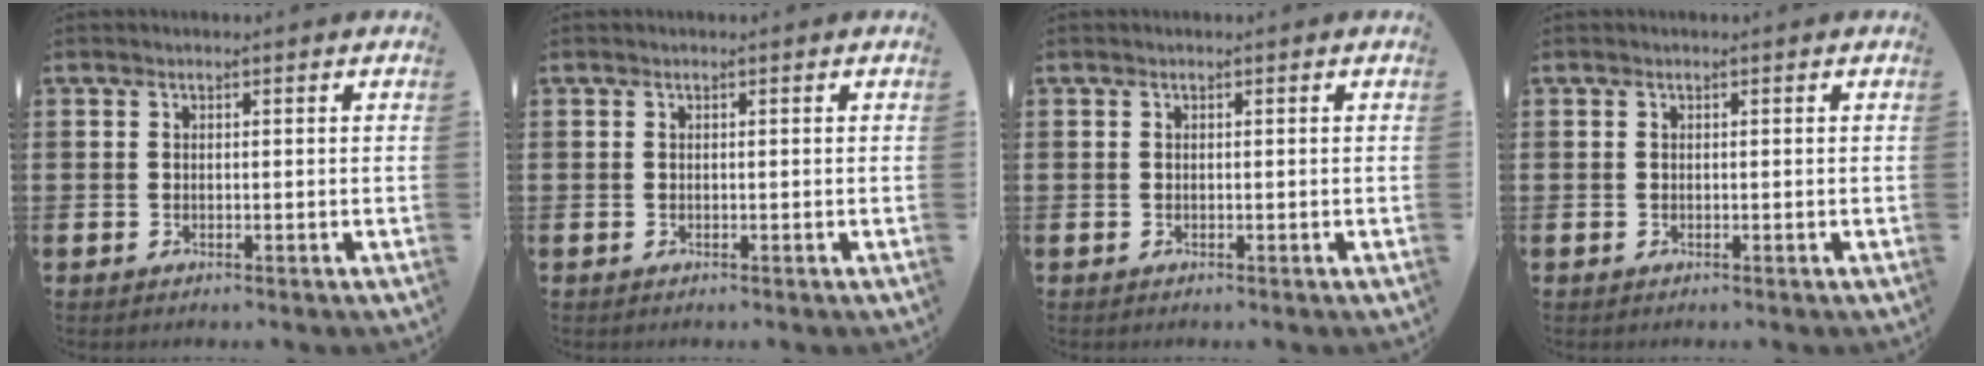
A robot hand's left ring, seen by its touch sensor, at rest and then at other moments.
{"total": 0.0}
{"total": 0.0}
{"total": 0.0}